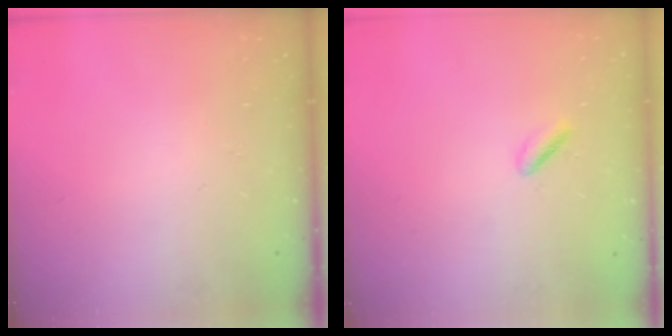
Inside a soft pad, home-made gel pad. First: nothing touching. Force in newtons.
{"total": 1.6, "press": 1.2, "slide": 0.9}